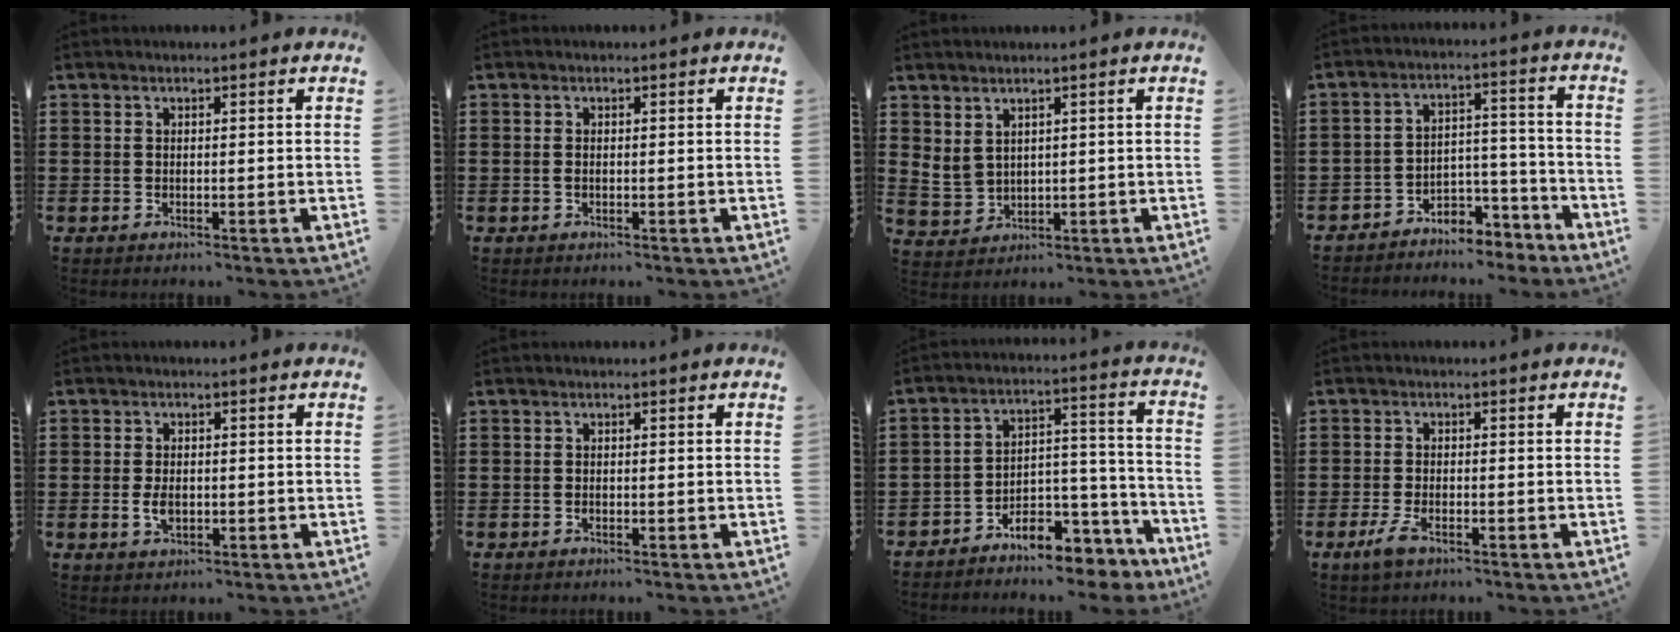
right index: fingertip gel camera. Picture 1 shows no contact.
{"total": 0.6, "force": [-0.1, 0.1, 0.6], "torque": [-0.014, -0.006, -0.001]}
{"total": 2.5, "force": [1.8, 1.6, 0.7], "torque": [-0.024, 0.007, 0.035]}
{"total": 4.9, "force": [-4.2, 2.3, 0.9], "torque": [-0.020, 0.013, -0.084]}
{"total": 2.6, "force": [-0.4, 1.5, 2.1], "torque": [-0.047, -0.003, -0.007]}
{"total": 0.0}
{"total": 6.8, "force": [-6.1, 2.6, 1.7], "torque": [-0.025, 0.017, -0.115]}
{"total": 2.7, "force": [-1.4, 0.8, 2.2], "torque": [-0.057, -0.008, -0.032]}